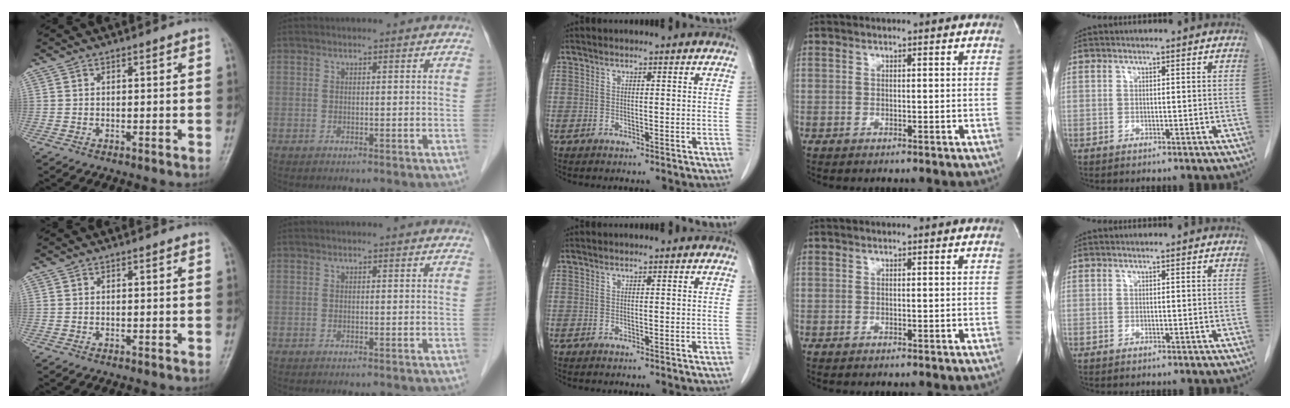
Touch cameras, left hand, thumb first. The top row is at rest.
{}